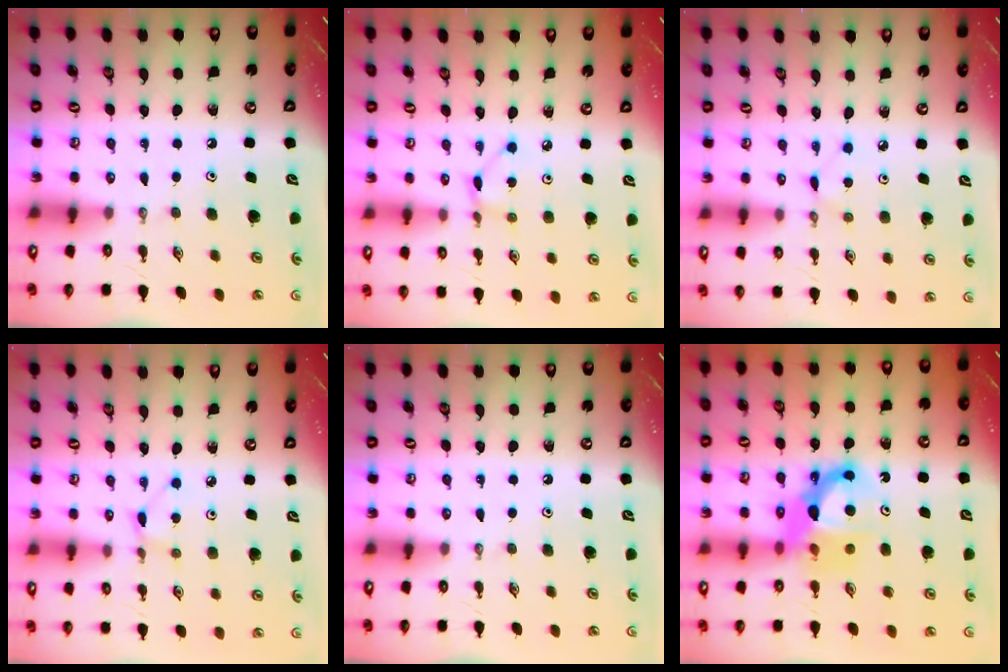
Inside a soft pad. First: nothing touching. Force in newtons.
{"total": 3.8, "press": 3.8, "slide": 0.4}
{"total": 2.2, "press": 2.2, "slide": 0.3}
{"total": 3.0, "press": 3.0, "slide": 0.4}
{"total": 0.0}
{"total": 11.5, "press": 11.5, "slide": 1.4}